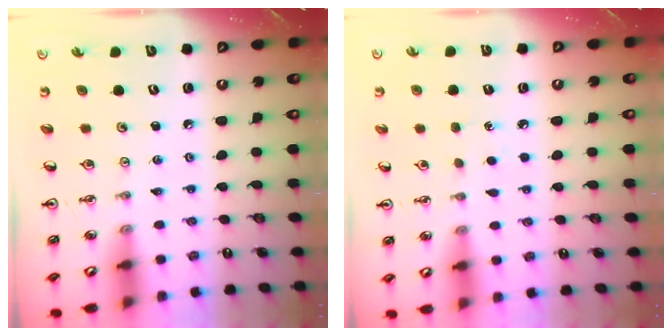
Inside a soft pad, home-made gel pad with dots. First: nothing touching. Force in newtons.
{"total": 3.1, "press": 3.1, "slide": 0.3}